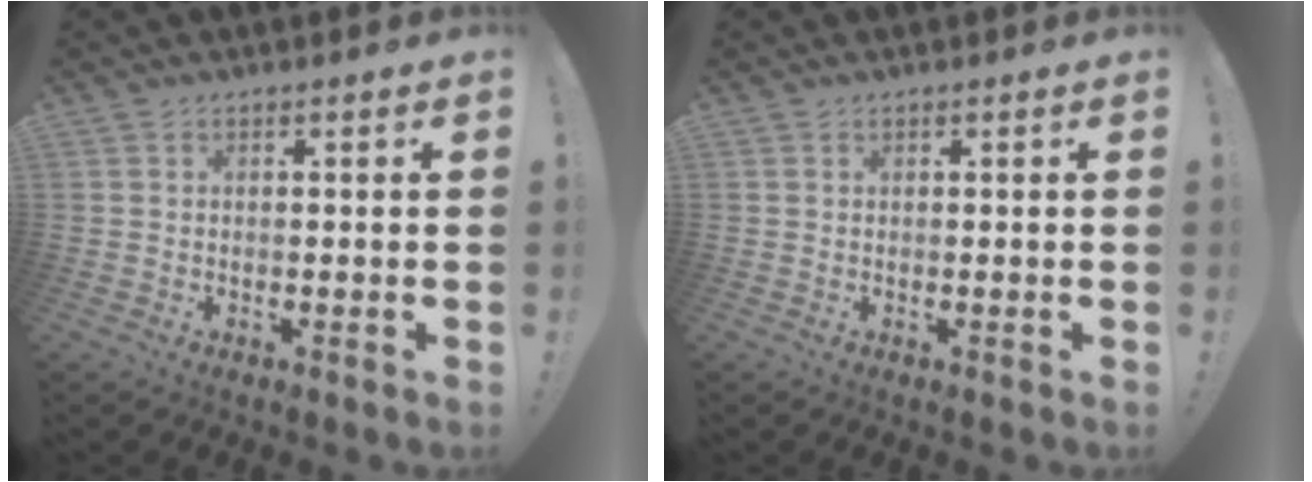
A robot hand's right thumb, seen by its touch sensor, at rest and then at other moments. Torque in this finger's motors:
{"motor_torque": [-0.08, 0.18, 0.17, -0.04, -0.07]}